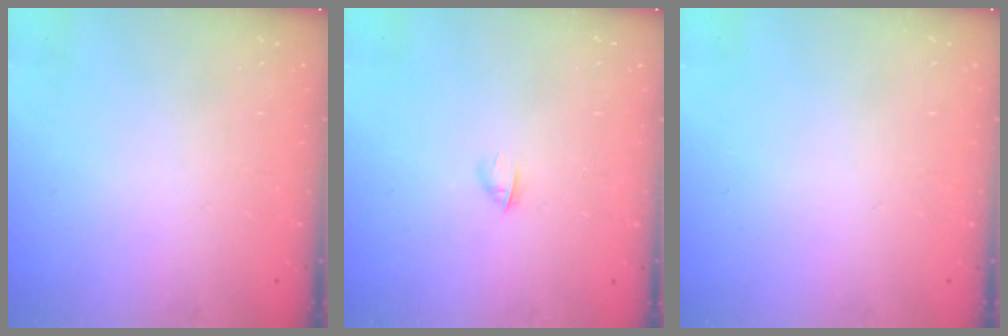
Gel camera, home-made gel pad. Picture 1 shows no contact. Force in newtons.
{"total": 2.8, "press": 2.7, "slide": 0.8}
{"total": 0.0}